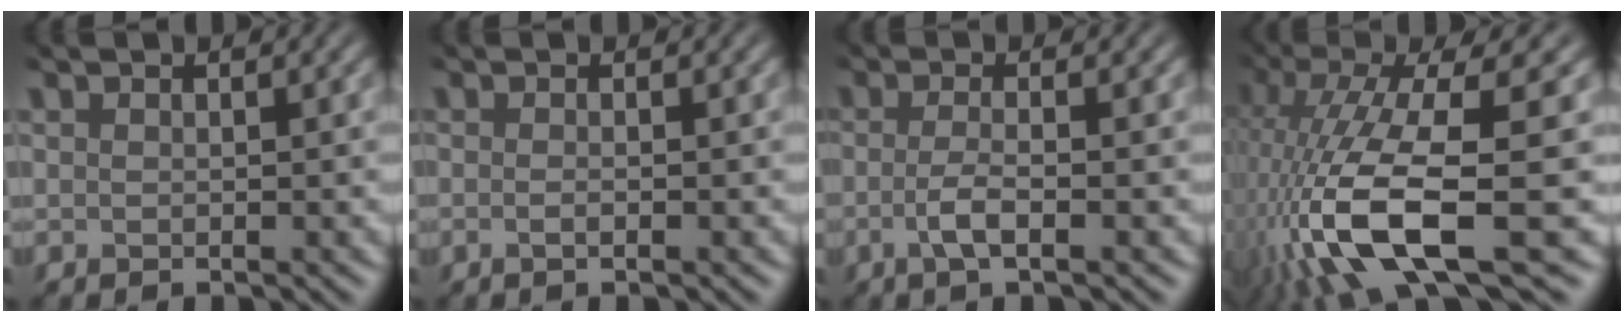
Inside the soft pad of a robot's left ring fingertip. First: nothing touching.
{"total": 1.7, "force": [0.0, 0.7, 1.6], "torque": [-0.016, -0.001, -0.021]}
{"total": 2.7, "force": [-1.5, 0.7, 2.2], "torque": [-0.042, -0.006, -0.024]}
{"total": 11.4, "force": [-5.2, 3.3, 9.6], "torque": [-0.216, -0.016, -0.084]}